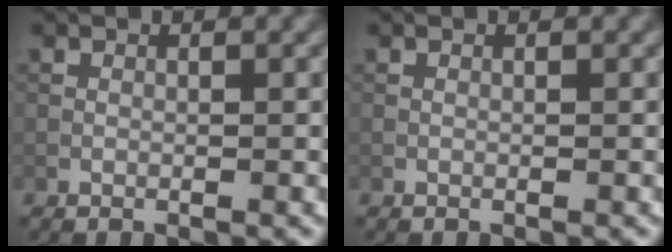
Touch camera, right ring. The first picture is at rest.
{"total": 0.0}